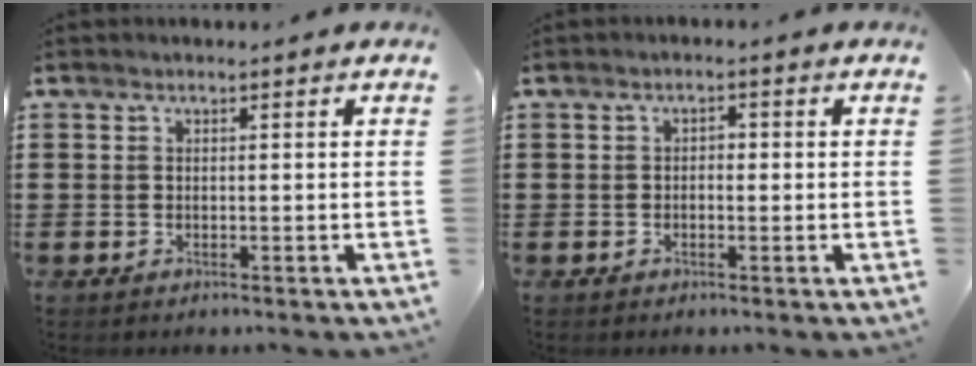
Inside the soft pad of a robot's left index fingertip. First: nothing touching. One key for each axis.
{"total": 1.3, "fx": -0.6, "fy": 0.7, "fz": 1.0, "tx": -0.020, "ty": 0.003, "tz": -0.013}